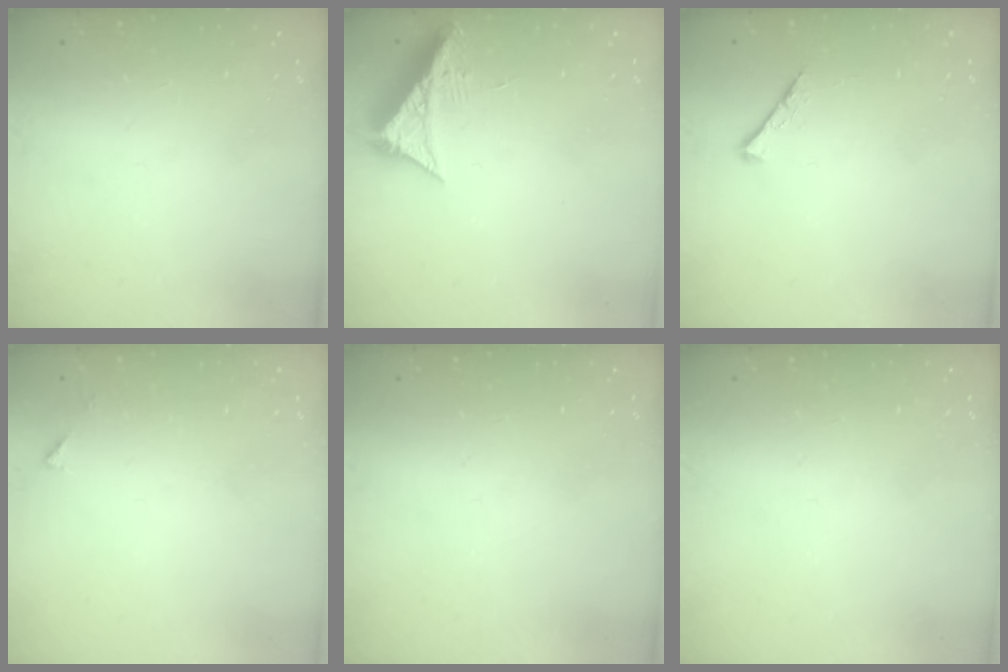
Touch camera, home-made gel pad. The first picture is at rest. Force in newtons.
{"total": 7.3, "press": 7.3, "slide": 0.2}
{"total": 3.9, "press": 3.9, "slide": 0.5}
{"total": 3.5, "press": 3.5, "slide": 0.3}
{"total": 0.0}
{"total": 0.0}